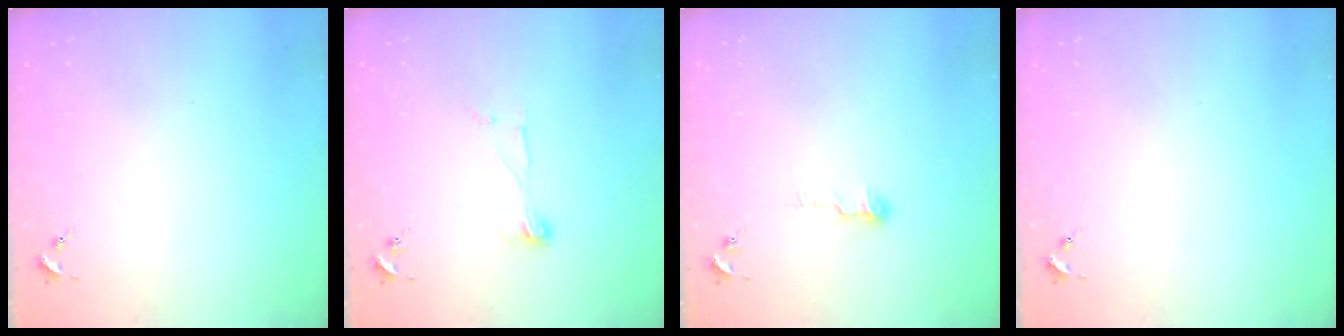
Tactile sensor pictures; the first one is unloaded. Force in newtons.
{"total": 6.6, "press": 6.6, "slide": 0.3}
{"total": 5.8, "press": 5.8, "slide": 0.4}
{"total": 0.0}